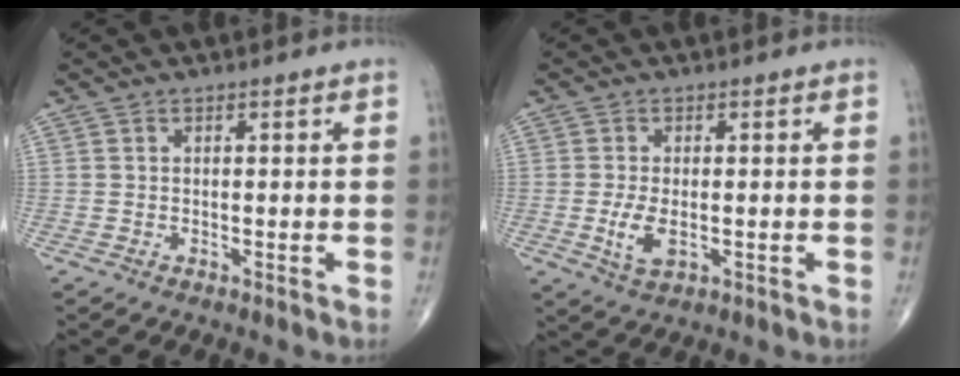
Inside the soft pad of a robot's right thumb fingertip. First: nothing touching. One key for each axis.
{"total": 4.4, "fx": -0.7, "fy": 2.2, "fz": 3.8, "tx": -0.076, "ty": -0.009, "tz": -0.010}